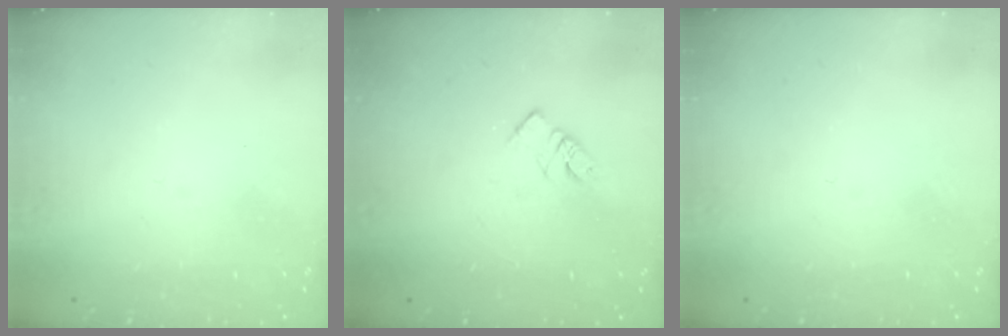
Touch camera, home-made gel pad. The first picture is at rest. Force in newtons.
{"total": 4.0, "press": 4.0, "slide": 0.4}
{"total": 0.0}